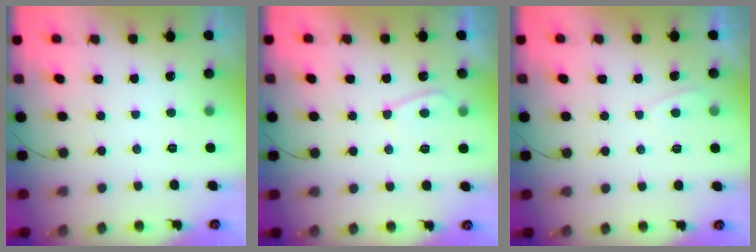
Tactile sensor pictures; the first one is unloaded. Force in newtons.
{"total": 5.0, "press": 4.9, "slide": 0.7}
{"total": 2.0, "press": 2.0, "slide": 0.2}